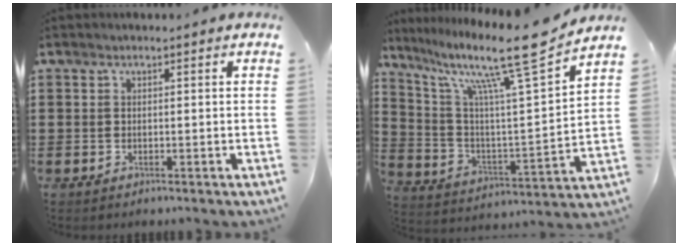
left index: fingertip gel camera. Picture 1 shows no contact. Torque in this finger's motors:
{"motor_torque": [2.14, 0.00, 0.33, 0.21]}